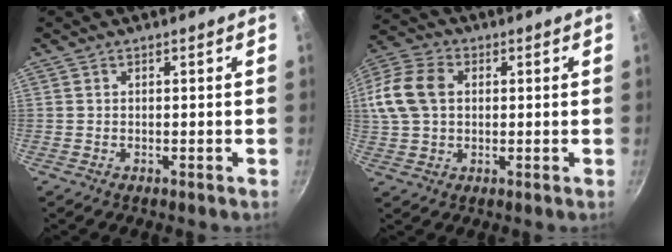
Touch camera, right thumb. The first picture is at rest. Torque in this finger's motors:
{"motor_torque": [-0.25, 0.46, 0.22, -0.18, 0.15]}